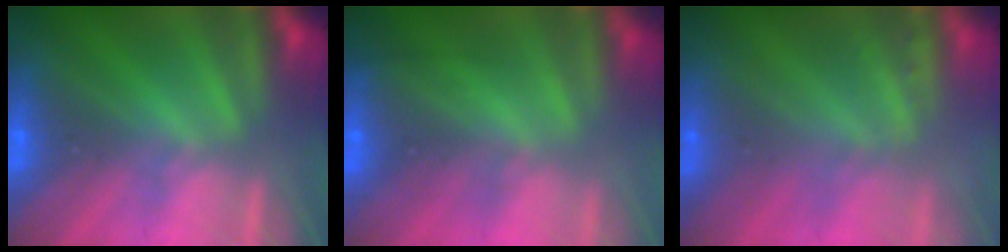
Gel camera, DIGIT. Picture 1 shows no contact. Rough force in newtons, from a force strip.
{"total": 2.4}
{"total": 2.2}